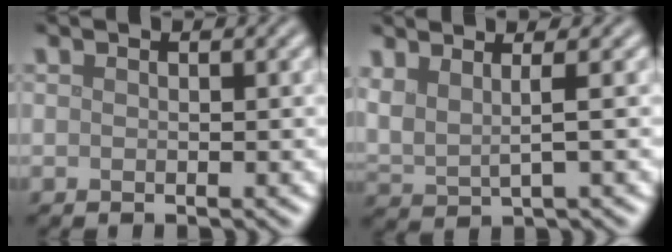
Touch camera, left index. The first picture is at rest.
{"total": 2.7, "force": [1.7, 0.8, 1.9], "torque": [-0.039, -0.002, 0.030]}